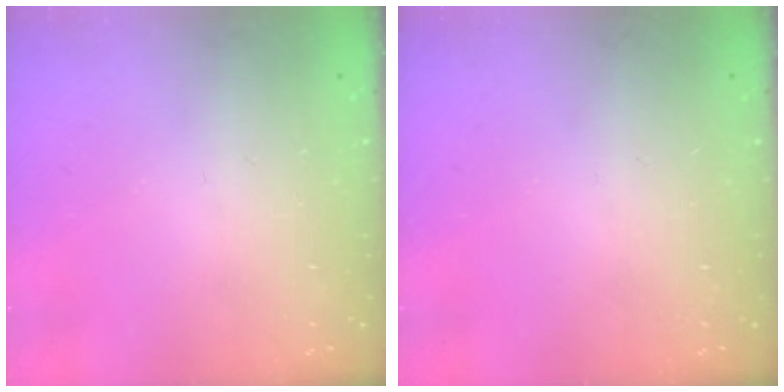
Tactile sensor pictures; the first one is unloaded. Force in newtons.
{"total": 0.0}